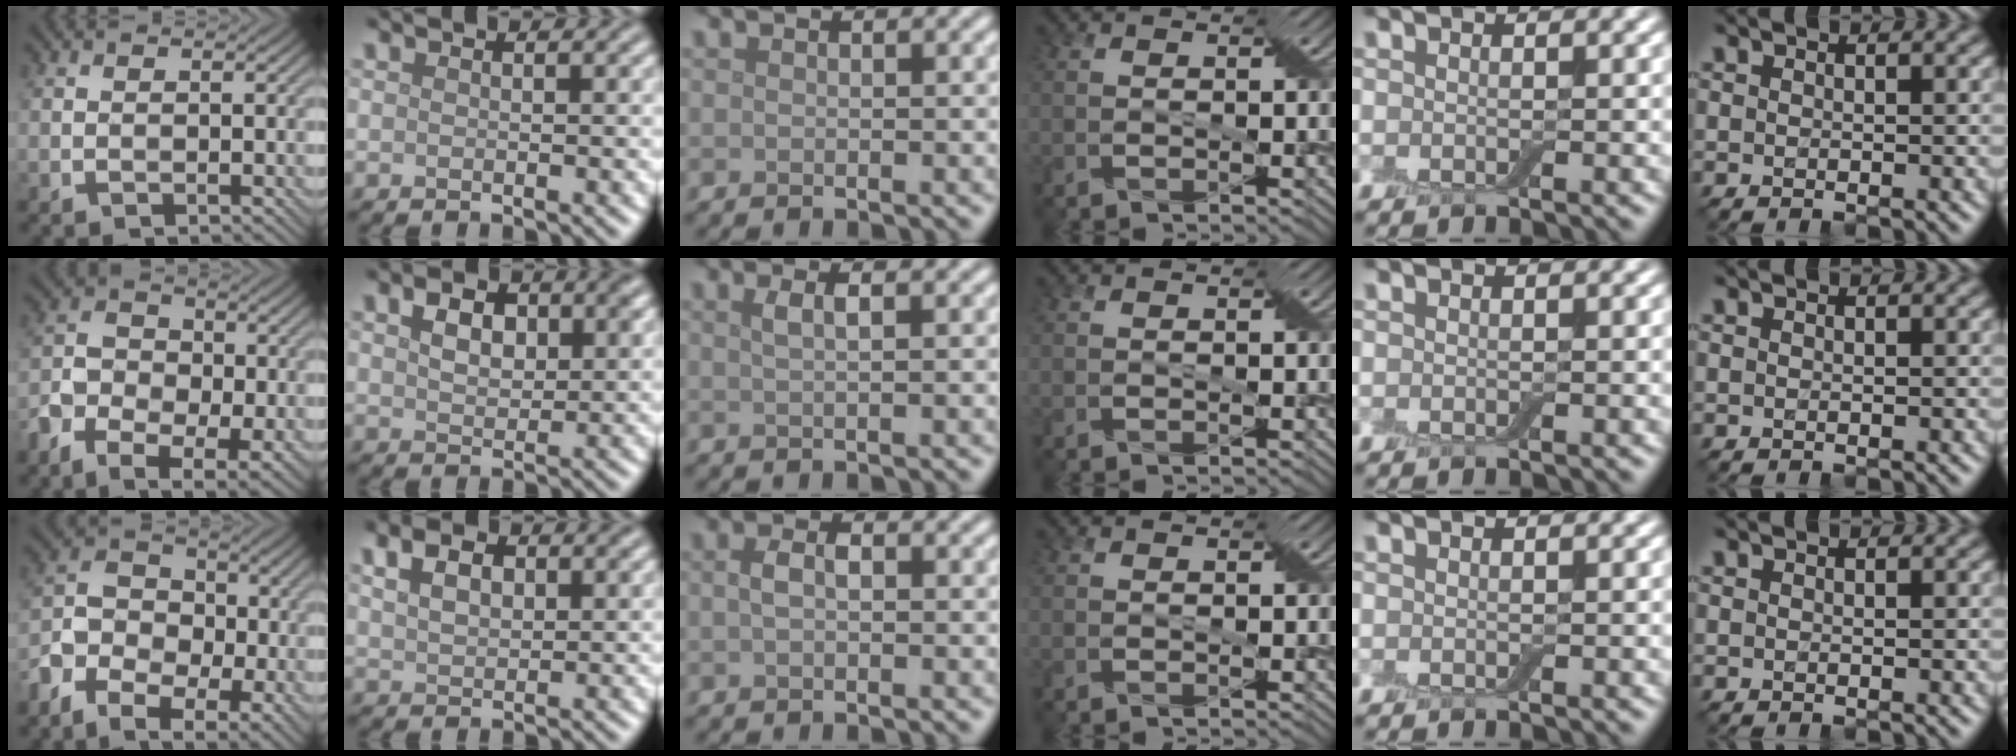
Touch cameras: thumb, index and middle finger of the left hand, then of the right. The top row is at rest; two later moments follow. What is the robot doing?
{"motion": "squeeze", "object": "air blower"}